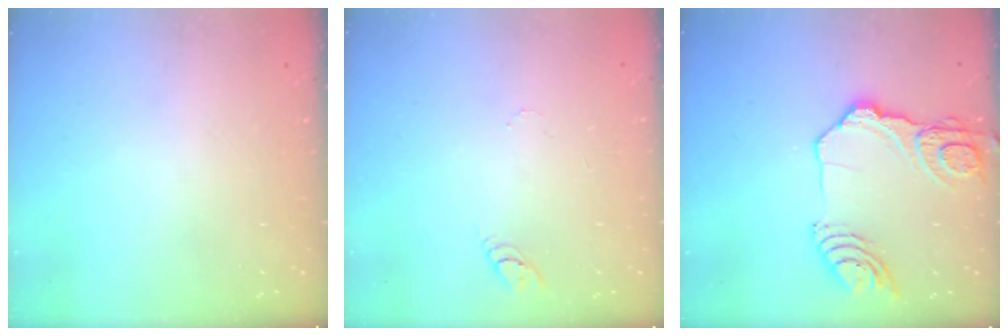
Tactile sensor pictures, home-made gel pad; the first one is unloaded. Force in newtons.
{"total": 3.2, "press": 3.2, "slide": 0.3}
{"total": 15.5, "press": 15.4, "slide": 1.8}